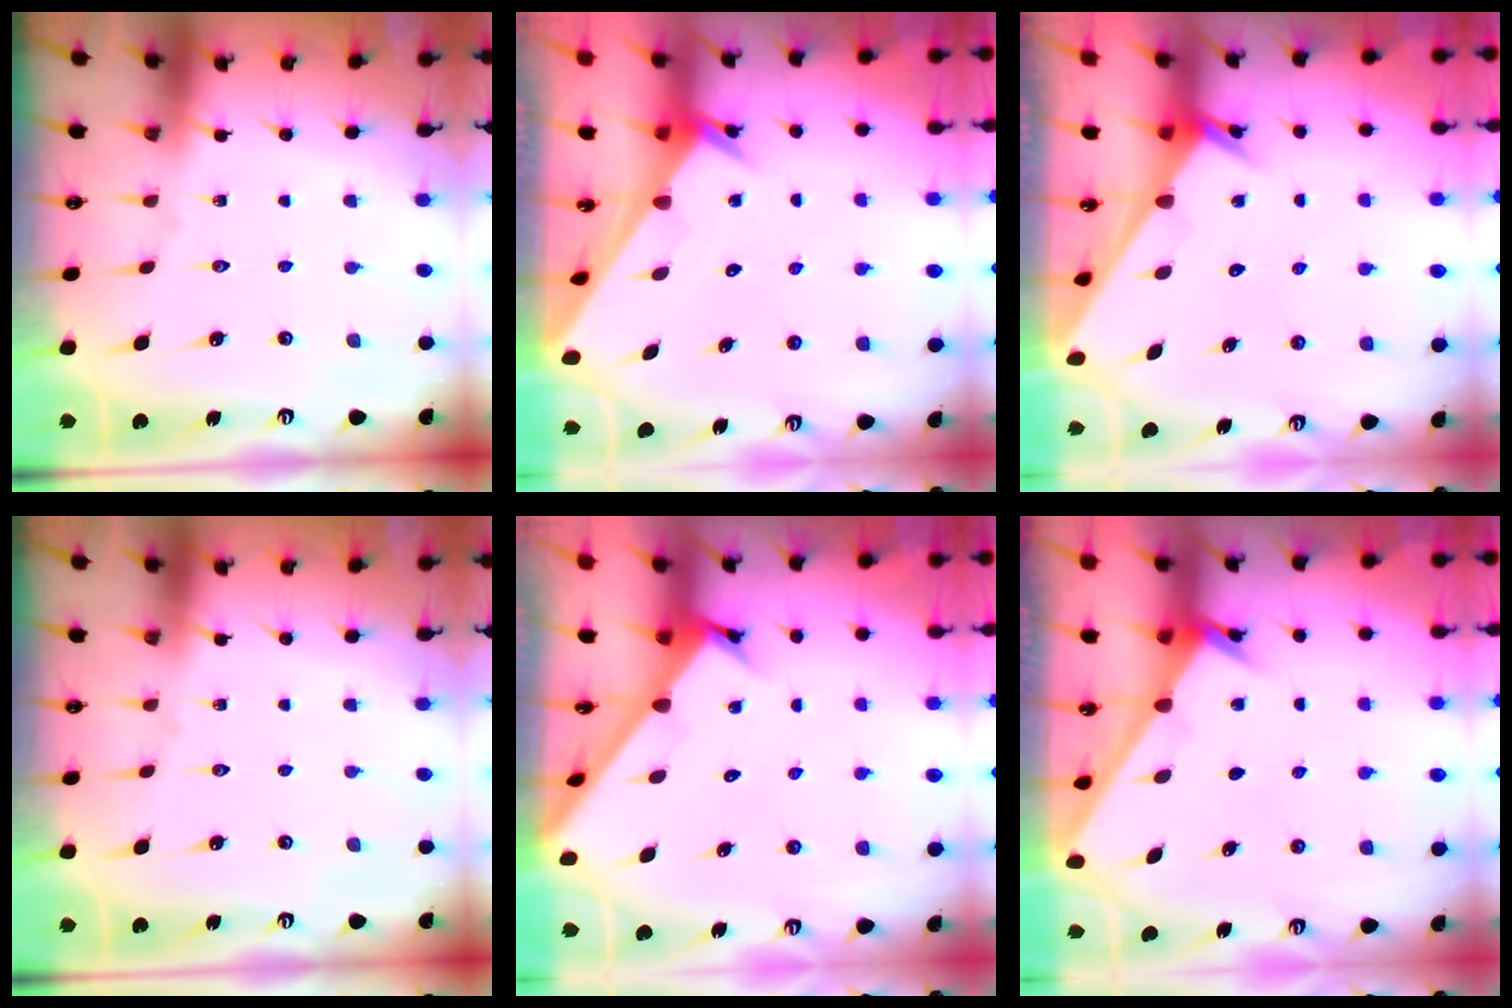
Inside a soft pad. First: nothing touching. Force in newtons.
{"total": 3.3, "press": 3.2, "slide": 0.3}
{"total": 2.0, "press": 2.0, "slide": 0.1}
{"total": 0.0}
{"total": 2.9, "press": 2.9, "slide": 0.2}
{"total": 2.3, "press": 2.3, "slide": 0.2}